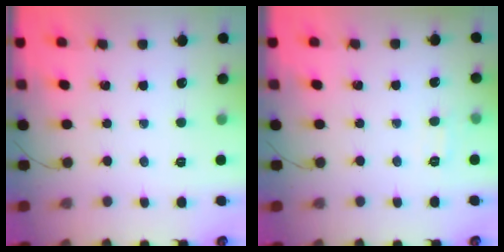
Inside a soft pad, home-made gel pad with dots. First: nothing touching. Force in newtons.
{"total": 5.9, "press": 5.7, "slide": 1.6}